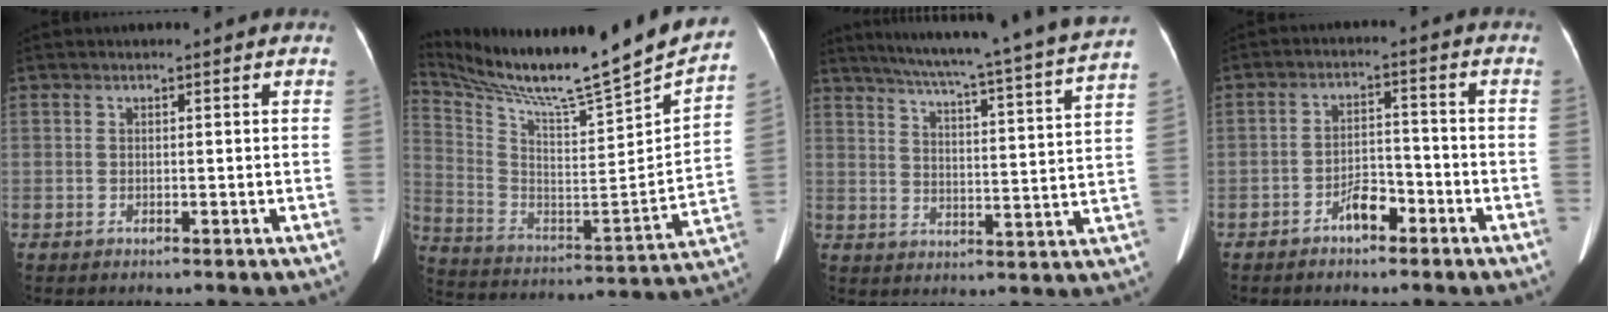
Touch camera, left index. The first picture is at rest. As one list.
[{"total": 27.4, "force": [24.6, 0.1, 12.1], "torque": [-0.226, -0.091, 0.366]}, {"total": 24.1, "force": [21.2, -1.6, 11.5], "torque": [-0.181, -0.049, 0.271]}, {"total": 4.2, "force": [-3.0, 1.7, 2.5], "torque": [-0.046, 0.009, -0.051]}]